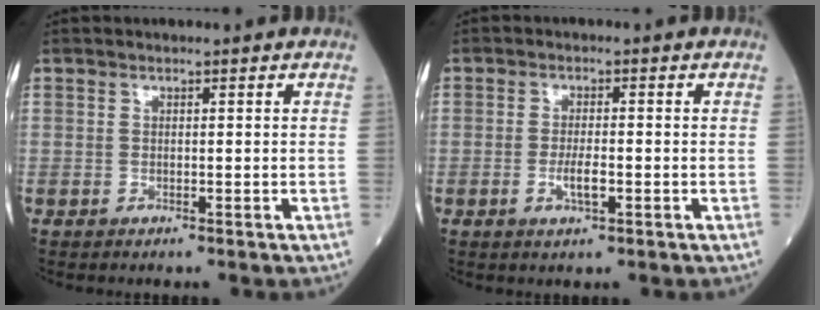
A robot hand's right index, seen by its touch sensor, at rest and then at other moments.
{"total": 3.1, "force": [-0.9, 0.7, 2.8], "torque": [-0.052, 0.000, -0.015]}